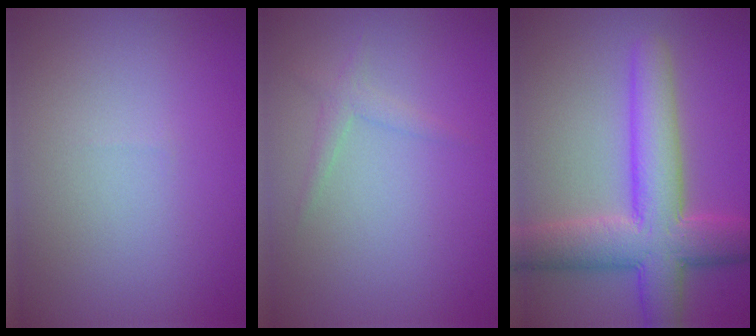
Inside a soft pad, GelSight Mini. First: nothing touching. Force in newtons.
{"total": 1.2, "press": 1.1, "slide": 0.1}
{"total": 8.0, "press": 8.0, "slide": 0.4}